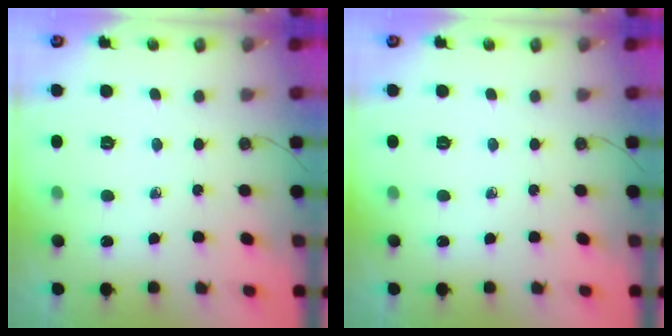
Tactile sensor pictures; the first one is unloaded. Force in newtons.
{"total": 0.0}